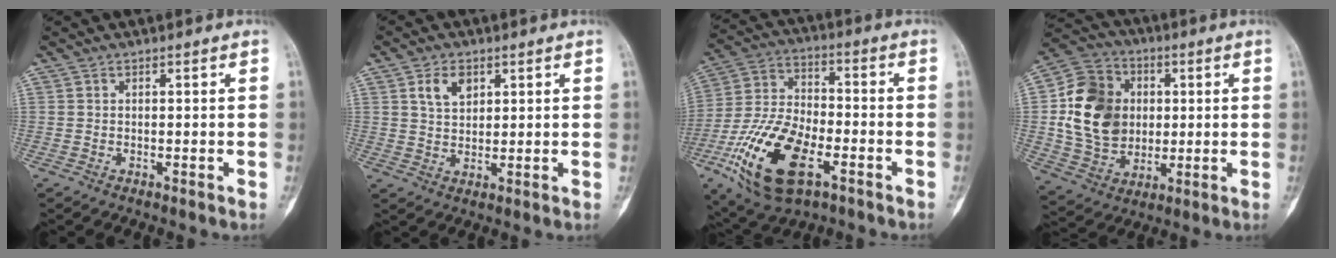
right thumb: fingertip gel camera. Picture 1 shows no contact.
{"total": 5.1, "force": [2.3, 3.3, 3.1], "torque": [-0.043, -0.010, 0.043]}
{"total": 19.9, "force": [-8.1, 9.8, 15.3], "torque": [-0.298, 0.022, -0.143]}
{"total": 17.5, "force": [1.7, 14.1, 10.2], "torque": [-0.163, 0.007, 0.034]}